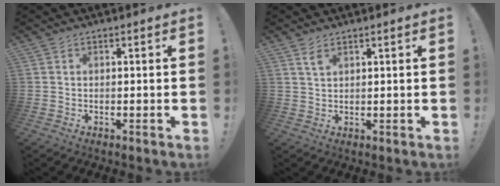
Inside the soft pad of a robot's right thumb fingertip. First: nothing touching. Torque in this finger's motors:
{"motor_torque": [0.00, -0.01, -0.05, 0.05, 0.00]}